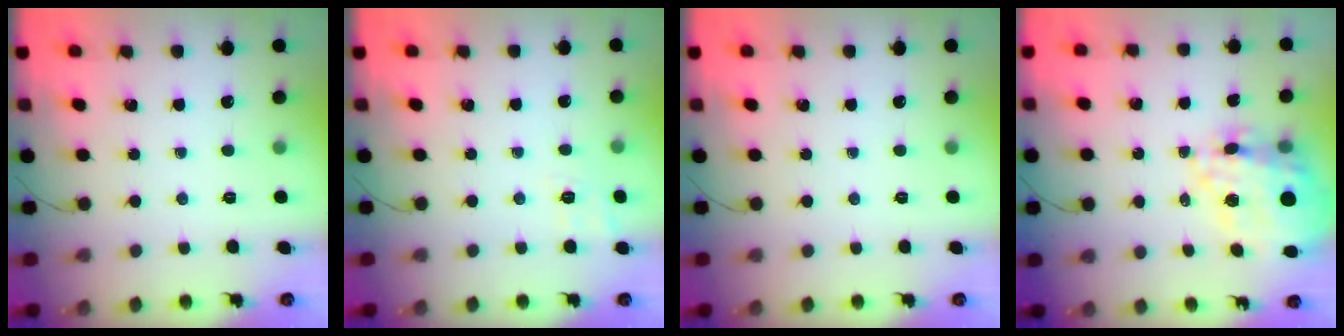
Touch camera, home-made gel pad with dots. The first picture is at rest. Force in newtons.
{"total": 3.7, "press": 2.9, "slide": 2.2}
{"total": 0.0}
{"total": 21.9, "press": 21.4, "slide": 4.8}